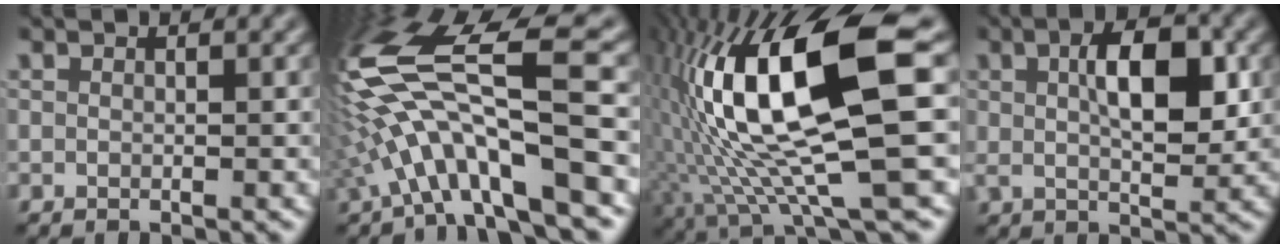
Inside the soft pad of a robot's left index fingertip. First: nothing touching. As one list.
[{"total": 12.6, "force": [-1.8, 3.3, 12.0], "torque": [-0.233, 0.022, -0.034]}, {"total": 15.8, "force": [2.2, 4.2, 15.0], "torque": [-0.282, 0.006, 0.043]}, {"total": 6.2, "force": [1.2, 2.6, 5.5], "torque": [-0.093, 0.004, 0.020]}]